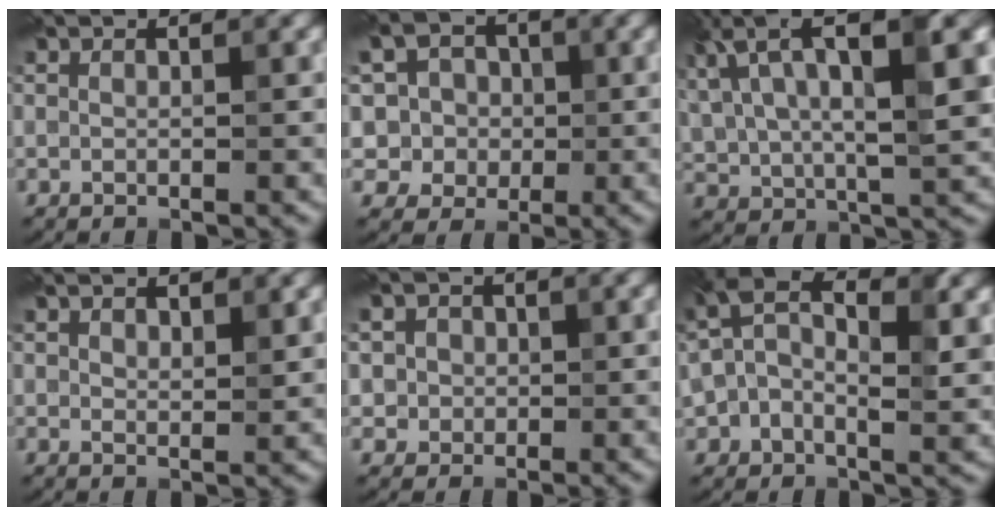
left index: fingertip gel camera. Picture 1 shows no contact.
{"total": 8.2, "force": [2.4, 6.9, 3.7], "torque": [-0.050, 0.023, -0.002]}
{"total": 12.5, "force": [6.0, 4.4, 10.1], "torque": [-0.194, 0.018, 0.104]}
{"total": 2.1, "force": [1.3, 0.8, 1.4], "torque": [-0.027, -0.005, 0.023]}
{"total": 3.5, "force": [0.8, 3.3, 1.2], "torque": [-0.014, 0.010, 0.002]}
{"total": 9.5, "force": [1.8, 5.7, 7.4], "torque": [-0.145, 0.008, 0.014]}